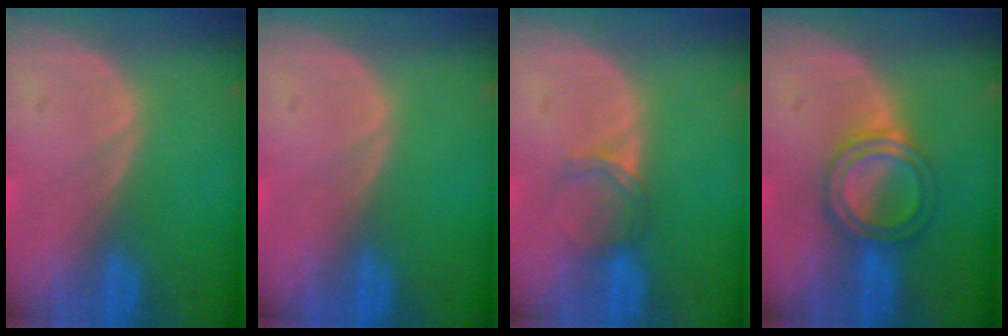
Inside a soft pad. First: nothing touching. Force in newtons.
{"total": 0.0}
{"total": 2.9, "press": 2.5, "slide": 1.5}
{"total": 5.3, "press": 5.2, "slide": 1.3}